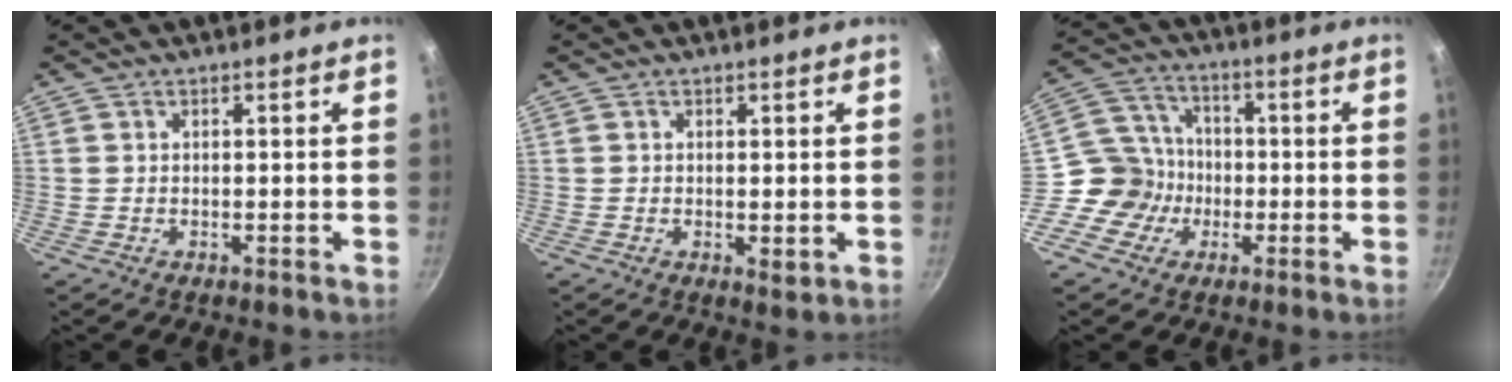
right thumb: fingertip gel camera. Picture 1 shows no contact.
{"total": 1.9, "force": [0.0, 0.8, 1.7], "torque": [-0.028, -0.007, 0.000]}
{"total": 9.1, "force": [-2.5, 8.4, 2.2], "torque": [0.003, 0.035, -0.066]}